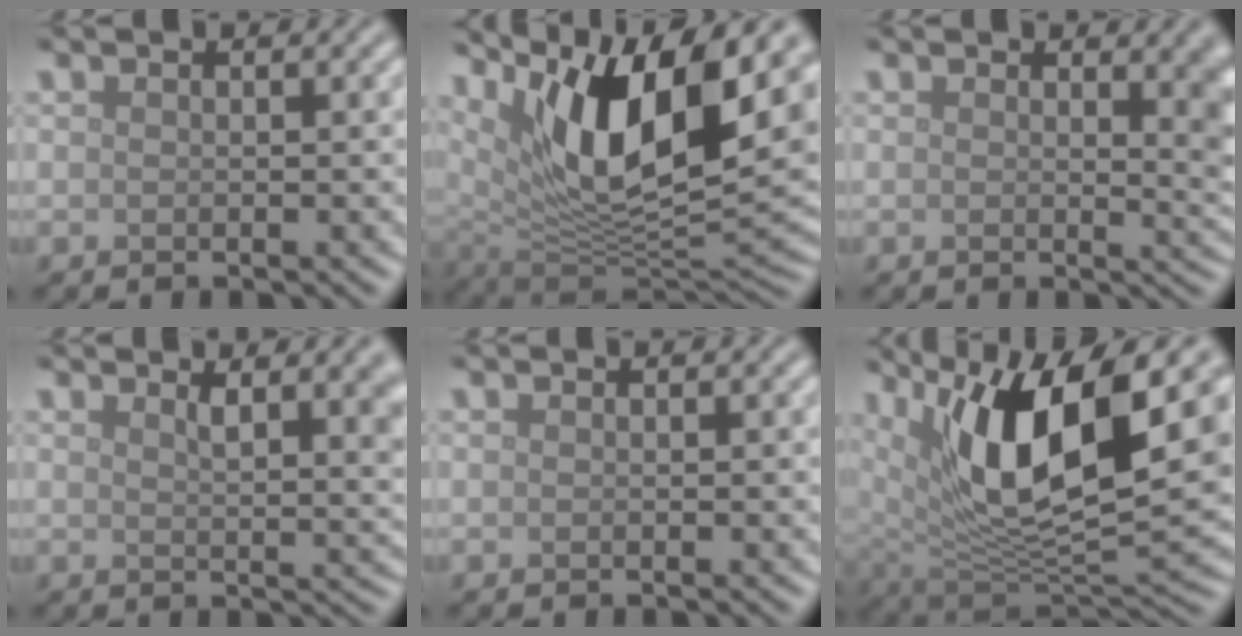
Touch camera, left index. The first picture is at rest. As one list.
[{"total": 14.1, "force": [5.9, 5.7, 11.5], "torque": [-0.180, -0.001, 0.103]}, {"total": 3.5, "force": [1.2, 1.3, 3.0], "torque": [-0.026, -0.005, 0.019]}, {"total": 4.9, "force": [2.4, 1.8, 3.9], "torque": [-0.036, 0.005, 0.033]}, {"total": 0.0}, {"total": 13.2, "force": [4.0, 5.3, 11.3], "torque": [-0.195, -0.013, 0.072]}]